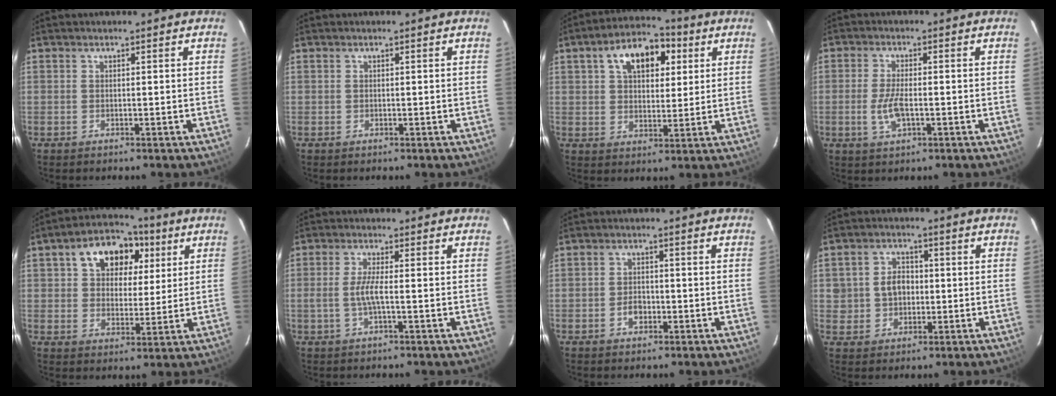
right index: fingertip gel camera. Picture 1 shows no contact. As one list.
[{"total": 0.0}, {"total": 11.9, "force": [4.7, 6.9, 8.4], "torque": [-0.138, 0.037, 0.075]}, {"total": 4.9, "force": [-1.2, 1.8, 4.4], "torque": [-0.094, -0.004, -0.023]}, {"total": 12.3, "force": [4.9, 8.6, 7.3], "torque": [-0.139, 0.037, 0.079]}, {"total": 3.4, "force": [-0.8, -0.1, 3.3], "torque": [-0.067, 0.000, -0.015]}, {"total": 2.6, "force": [-1.1, 1.9, 1.4], "torque": [-0.025, 0.006, -0.018]}, {"total": 5.7, "force": [0.1, 5.1, 2.4], "torque": [-0.045, 0.020, 0.008]}]